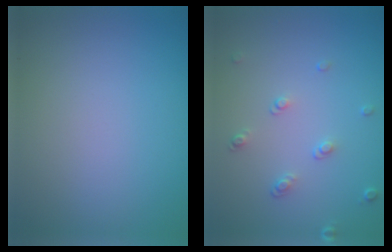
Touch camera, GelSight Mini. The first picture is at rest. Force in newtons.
{"total": 1.5, "press": 1.0, "slide": 1.1}